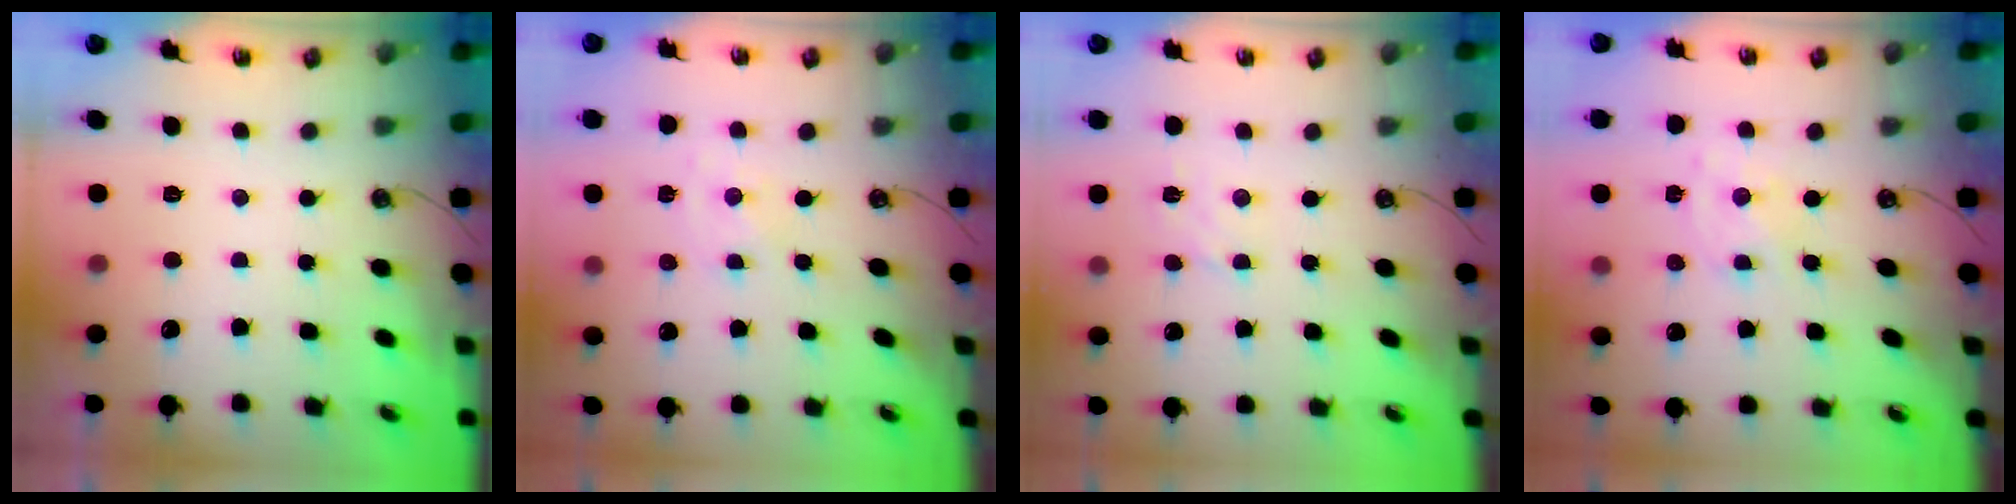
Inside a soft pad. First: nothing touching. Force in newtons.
{"total": 0.0}
{"total": 2.9, "press": 2.8, "slide": 0.7}
{"total": 1.6, "press": 1.6, "slide": 0.3}